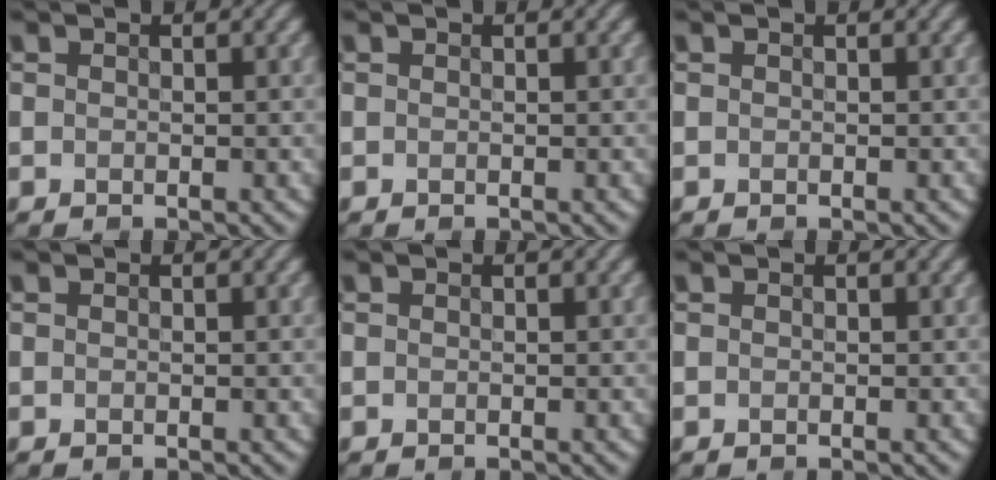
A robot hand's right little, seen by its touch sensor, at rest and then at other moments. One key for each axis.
{"total": 0.0}
{"total": 0.0}
{"total": 0.0}
{"total": 0.0}
{"total": 0.0}